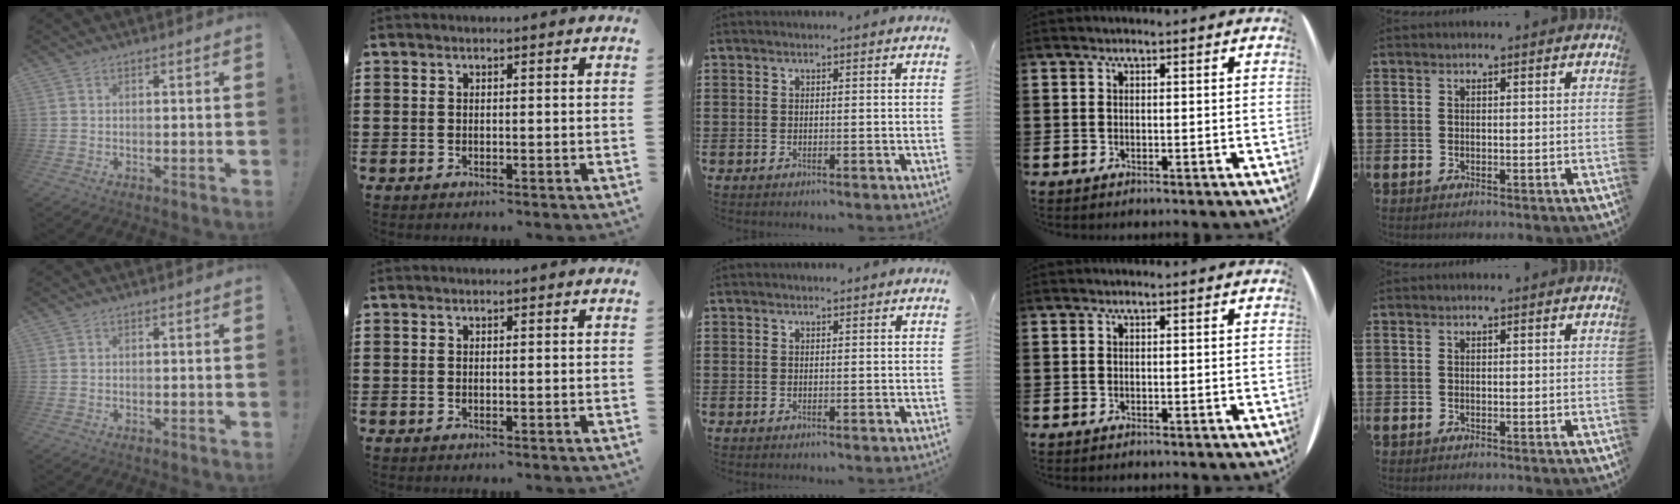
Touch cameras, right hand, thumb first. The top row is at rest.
{}